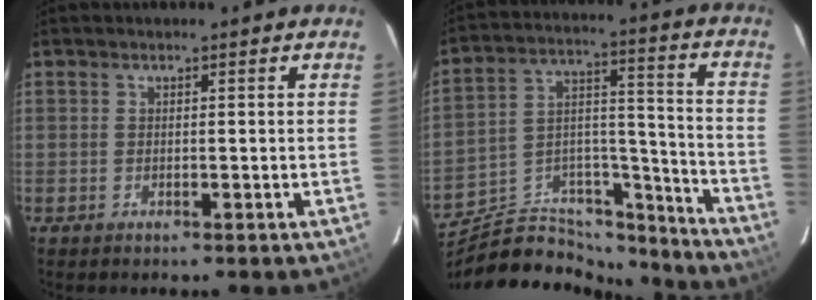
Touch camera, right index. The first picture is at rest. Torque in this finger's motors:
{"motor_torque": [0.31, -1.56, -0.14, -0.08]}